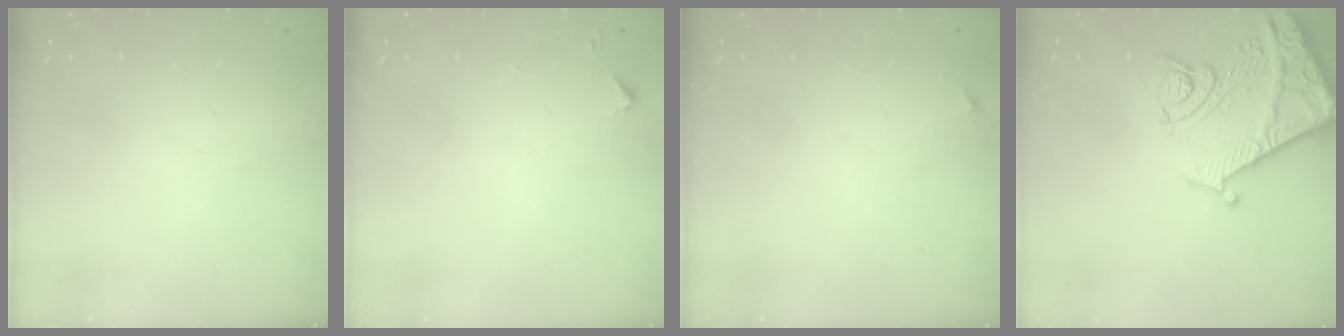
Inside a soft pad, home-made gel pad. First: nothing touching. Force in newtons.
{"total": 2.8, "press": 2.8, "slide": 0.4}
{"total": 3.5, "press": 3.5, "slide": 0.3}
{"total": 14.7, "press": 14.6, "slide": 1.7}